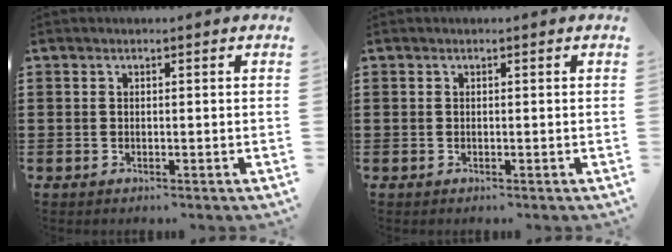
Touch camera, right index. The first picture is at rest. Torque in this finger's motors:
{"motor_torque": [0.00, 0.00, 0.00, 0.00]}